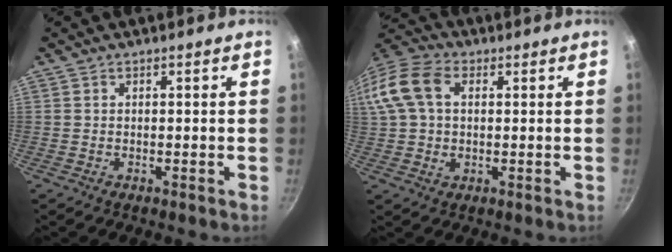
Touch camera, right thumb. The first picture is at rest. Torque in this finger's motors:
{"motor_torque": [0.03, 0.29, 0.47, -0.13, 0.34]}